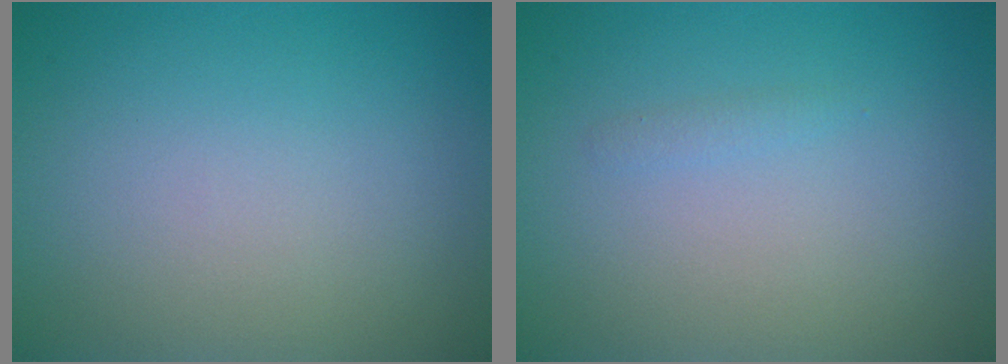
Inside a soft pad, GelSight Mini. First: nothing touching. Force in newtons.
{"total": 0.6, "press": 0.6, "slide": 0.0}